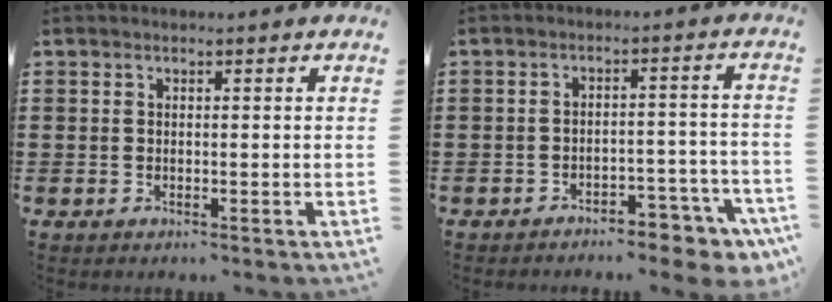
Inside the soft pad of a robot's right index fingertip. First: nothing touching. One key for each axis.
{"total": 4.7, "fx": -4.2, "fy": 0.9, "fz": 2.0, "tx": -0.031, "ty": 0.004, "tz": -0.080}